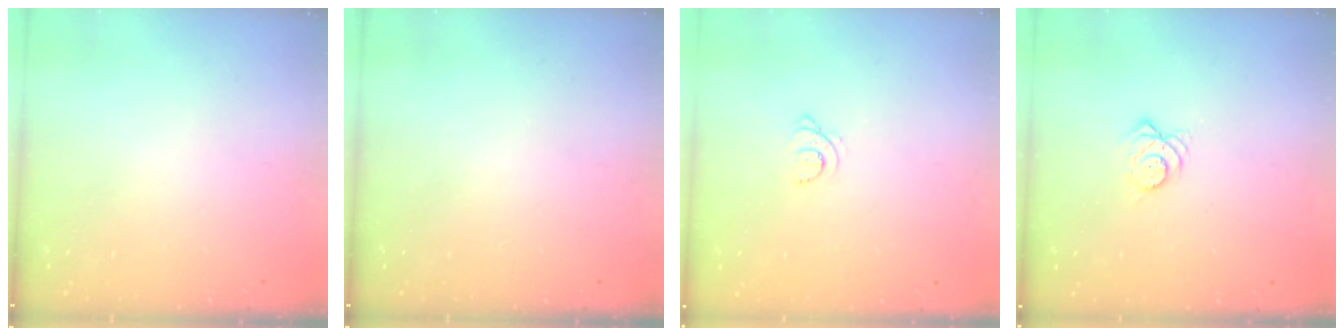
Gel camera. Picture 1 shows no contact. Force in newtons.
{"total": 0.0}
{"total": 3.8, "press": 3.8, "slide": 0.3}
{"total": 4.9, "press": 4.8, "slide": 0.5}